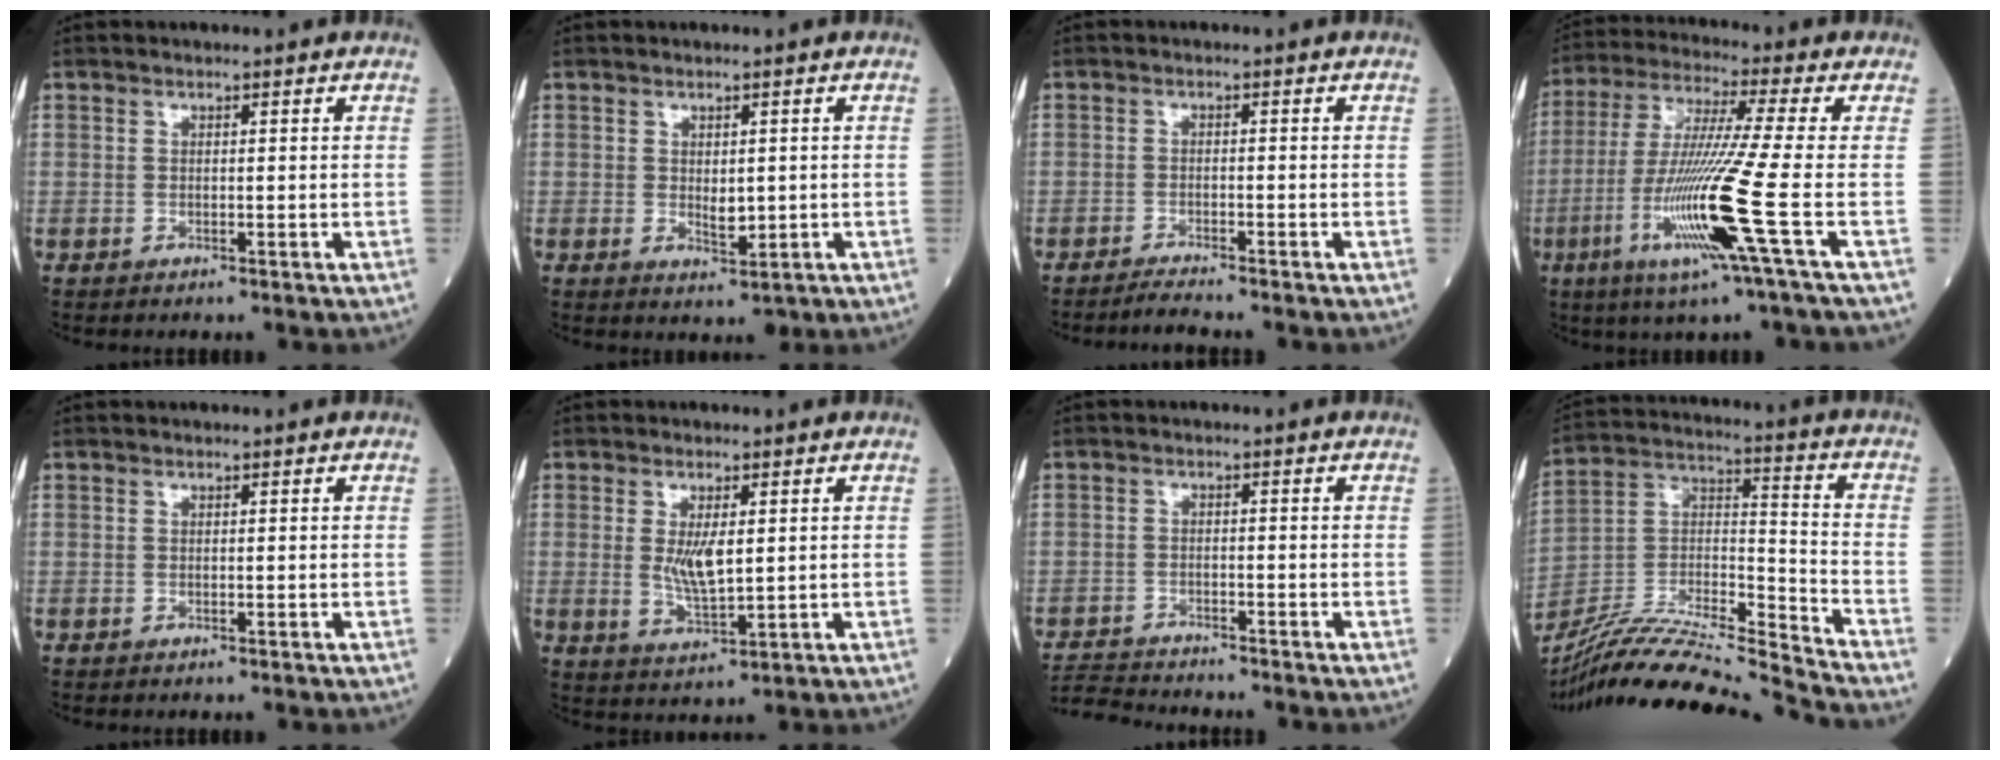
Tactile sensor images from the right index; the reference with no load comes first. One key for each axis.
{"total": 2.3, "fx": -0.1, "fy": 0.9, "fz": 2.1, "tx": -0.036, "ty": -0.007, "tz": 0.006}
{"total": 2.6, "fx": -2.5, "fy": -0.7, "fz": 0.6, "tx": -0.018, "ty": -0.012, "tz": -0.046}
{"total": 14.7, "fx": -4.7, "fy": -2.6, "fz": 13.7, "tx": -0.288, "ty": -0.027, "tz": -0.098}
{"total": 0.0}
{"total": 5.3, "fx": 0.7, "fy": 1.0, "fz": 5.1, "tx": -0.102, "ty": -0.010, "tz": 0.019}
{"total": 5.5, "fx": -5.5, "fy": 0.0, "fz": 0.0, "tx": 0.001, "ty": -0.014, "tz": -0.101}
{"total": 21.9, "fx": -20.3, "fy": -0.8, "fz": 8.1, "tx": -0.176, "ty": -0.005, "tz": -0.357}